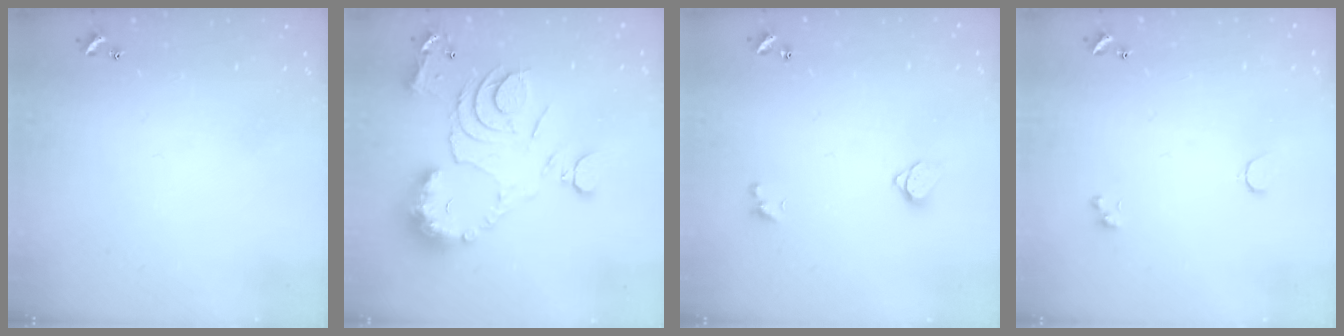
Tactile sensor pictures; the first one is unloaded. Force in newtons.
{"total": 15.0, "press": 15.0, "slide": 1.6}
{"total": 1.5, "press": 1.5, "slide": 0.4}
{"total": 1.2, "press": 1.1, "slide": 0.6}